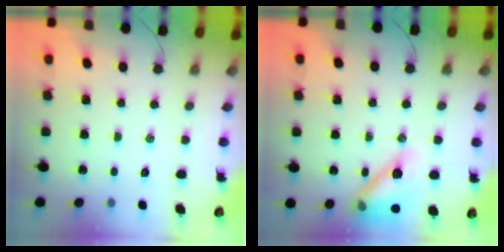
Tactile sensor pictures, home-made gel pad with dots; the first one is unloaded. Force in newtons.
{"total": 14.7, "press": 14.6, "slide": 1.9}